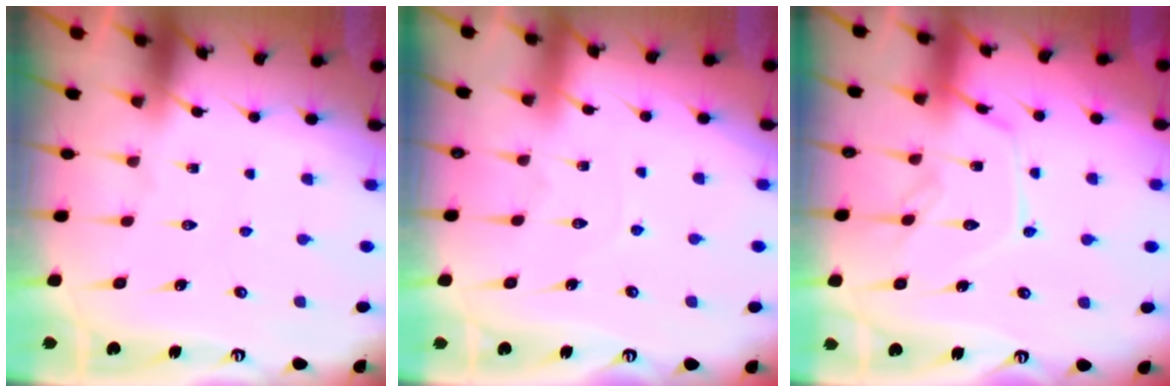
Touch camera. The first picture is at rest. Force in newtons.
{"total": 3.0, "press": 2.9, "slide": 0.4}
{"total": 12.3, "press": 12.3, "slide": 0.9}